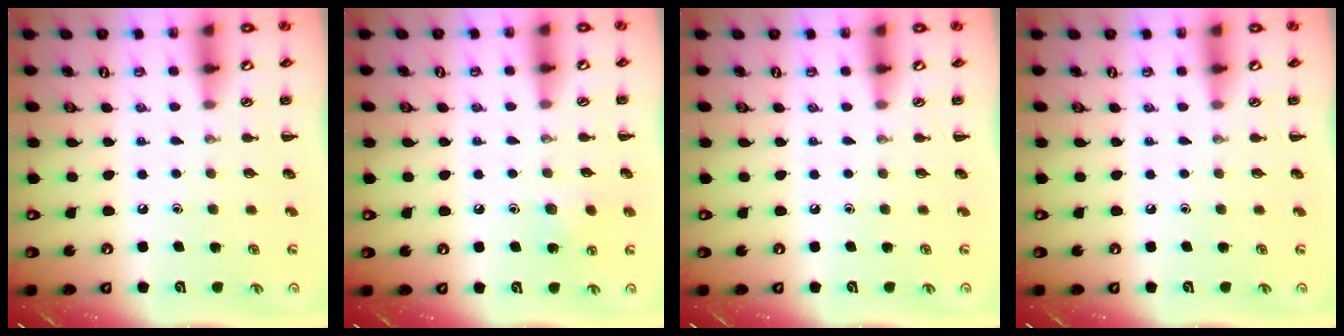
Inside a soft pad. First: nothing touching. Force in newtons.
{"total": 6.3, "press": 6.1, "slide": 1.8}
{"total": 0.0}
{"total": 0.0}